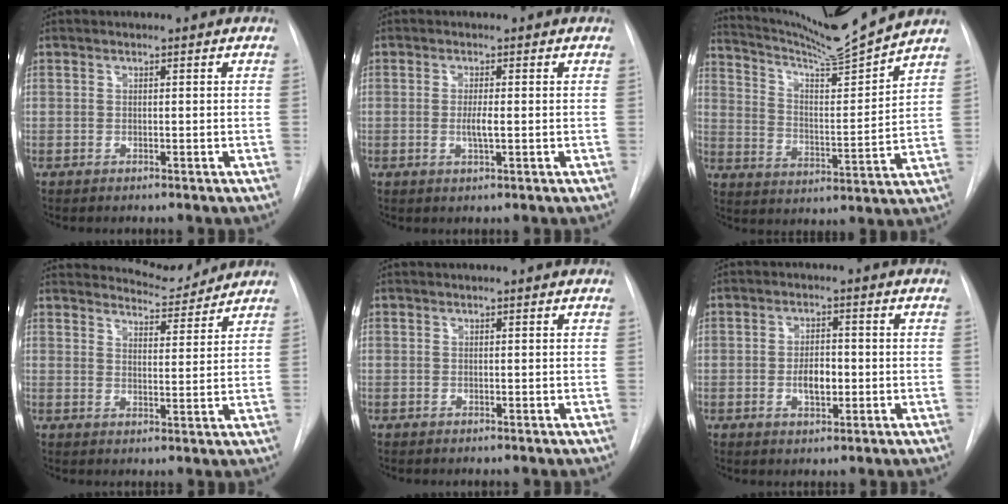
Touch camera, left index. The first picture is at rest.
{"total": 2.2, "force": [-1.0, 0.1, 2.0], "torque": [-0.040, -0.010, -0.014]}
{"total": 14.9, "force": [13.9, -1.9, 5.2], "torque": [-0.098, -0.034, 0.224]}
{"total": 6.0, "force": [6.0, 0.7, 0.0], "torque": [-0.002, -0.012, 0.084]}
{"total": 0.0}
{"total": 4.0, "force": [-1.5, 1.9, 3.3], "torque": [-0.053, -0.004, -0.020]}